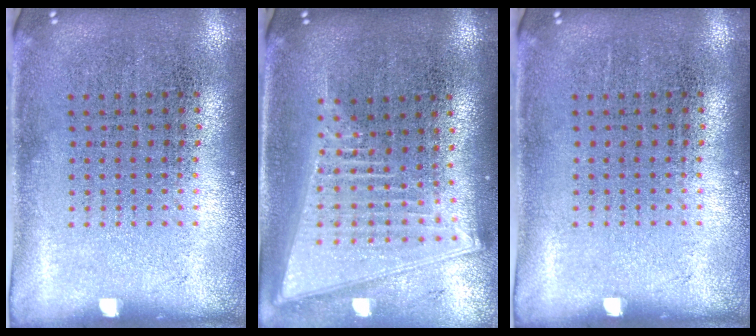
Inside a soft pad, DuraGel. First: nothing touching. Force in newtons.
{"total": 2.1, "press": 1.7, "slide": 1.2}
{"total": 0.0}